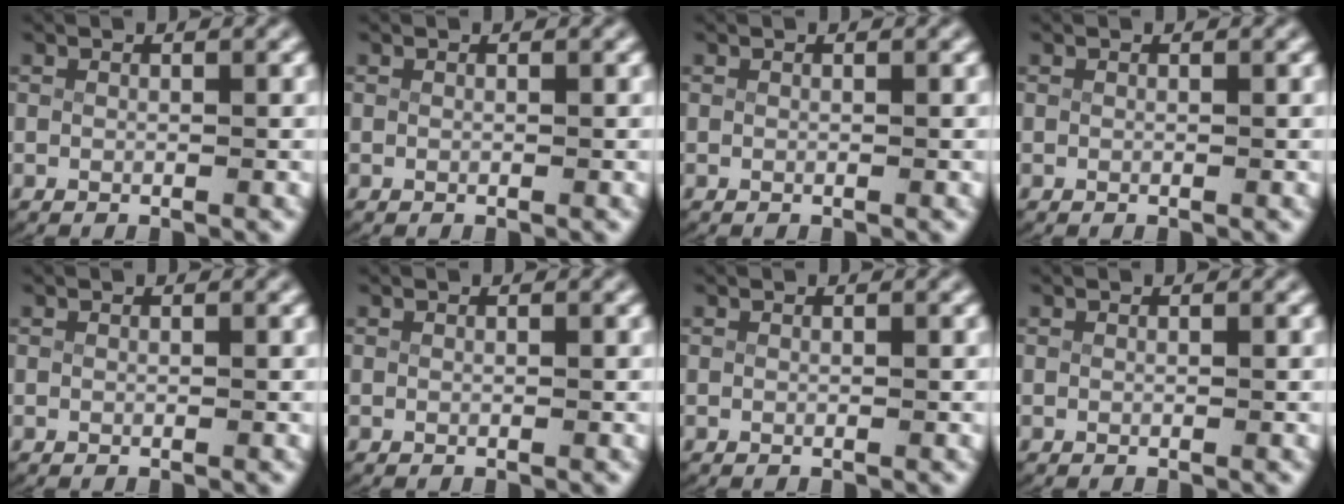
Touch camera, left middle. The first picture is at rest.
{"total": 0.0}
{"total": 0.0}
{"total": 0.0}
{"total": 0.0}
{"total": 0.0}
{"total": 0.0}
{"total": 0.0}